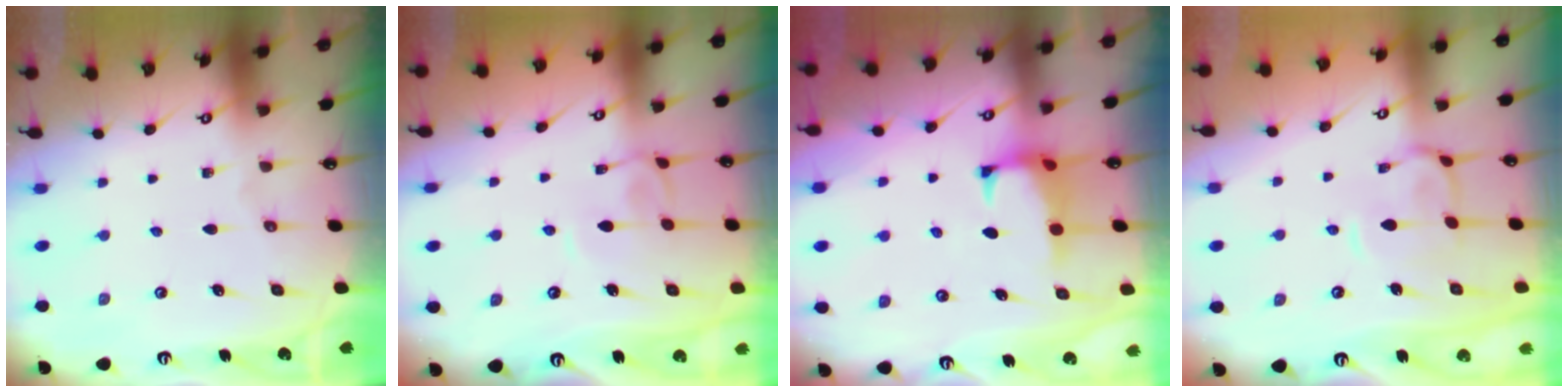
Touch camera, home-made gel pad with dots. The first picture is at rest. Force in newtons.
{"total": 1.9, "press": 1.9, "slide": 0.3}
{"total": 1.5, "press": 1.3, "slide": 0.6}
{"total": 1.6, "press": 1.4, "slide": 0.9}